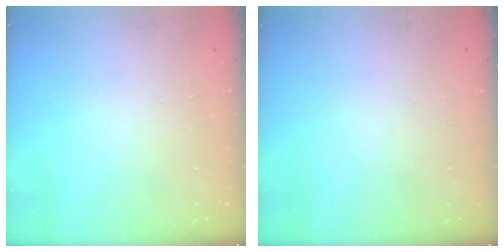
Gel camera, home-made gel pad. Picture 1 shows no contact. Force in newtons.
{"total": 0.0}